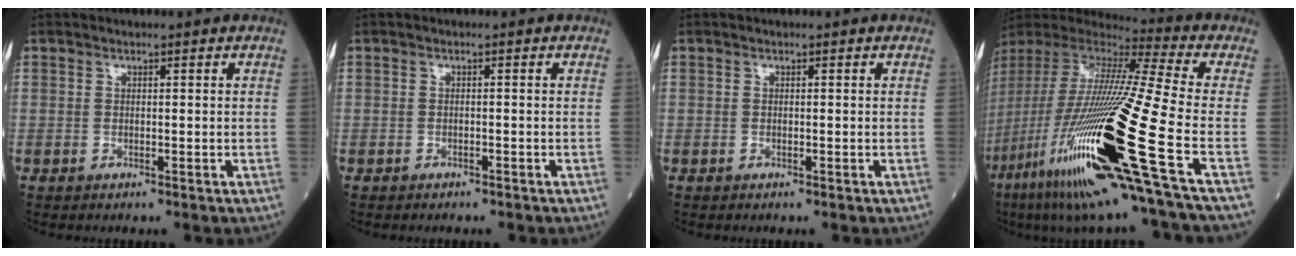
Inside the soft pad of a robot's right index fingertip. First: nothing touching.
{"total": 2.4, "force": [-1.8, 1.1, 1.0], "torque": [-0.027, -0.003, -0.018]}
{"total": 0.0}
{"total": 34.6, "force": [-11.9, 2.6, 32.3], "torque": [-0.630, -0.074, -0.224]}